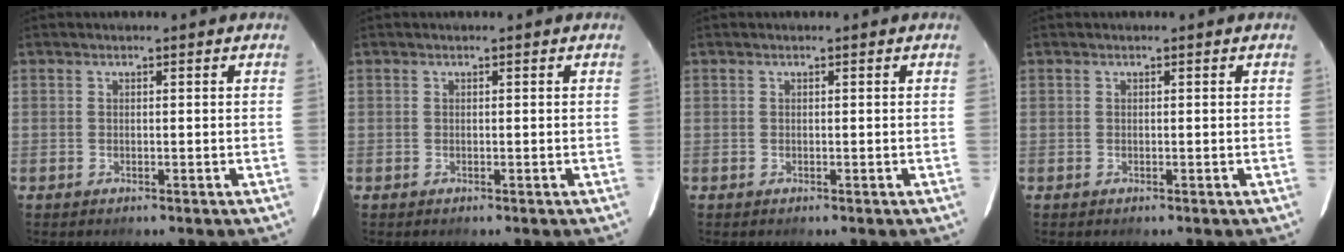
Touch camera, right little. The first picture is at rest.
{"total": 0.0}
{"total": 0.0}
{"total": 0.0}